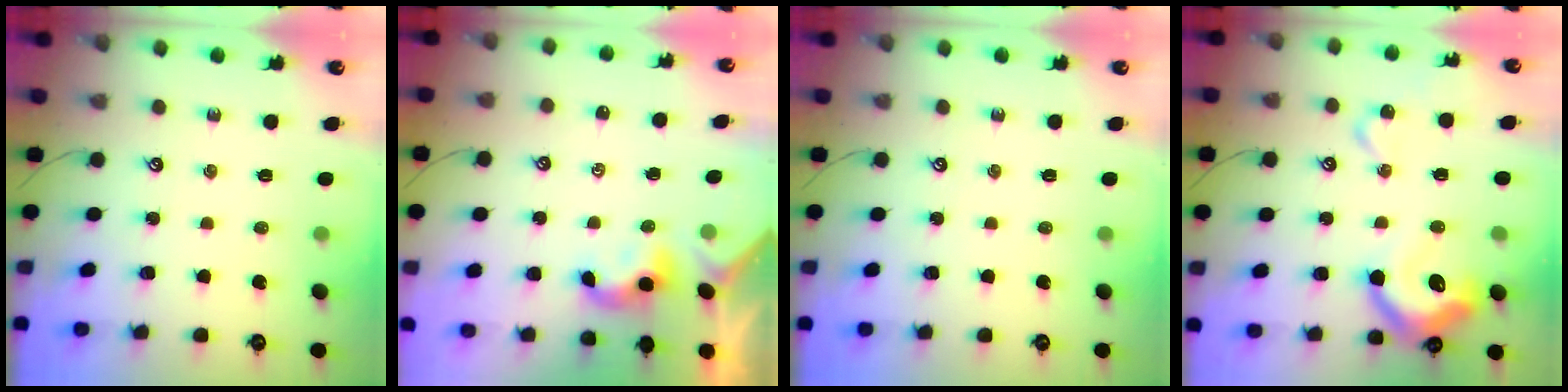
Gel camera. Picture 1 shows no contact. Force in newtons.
{"total": 2.4, "press": 2.4, "slide": 0.2}
{"total": 0.0}
{"total": 15.6, "press": 15.5, "slide": 1.4}